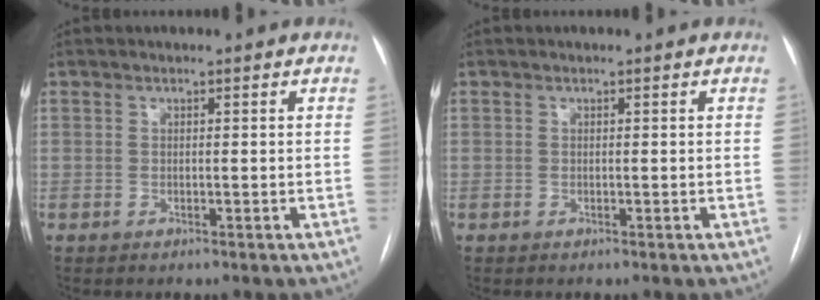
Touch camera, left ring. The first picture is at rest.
{"total": 0.0}